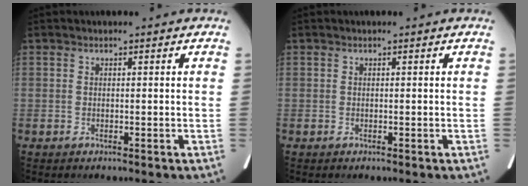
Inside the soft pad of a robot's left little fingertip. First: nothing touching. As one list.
[{"total": 0.0}]